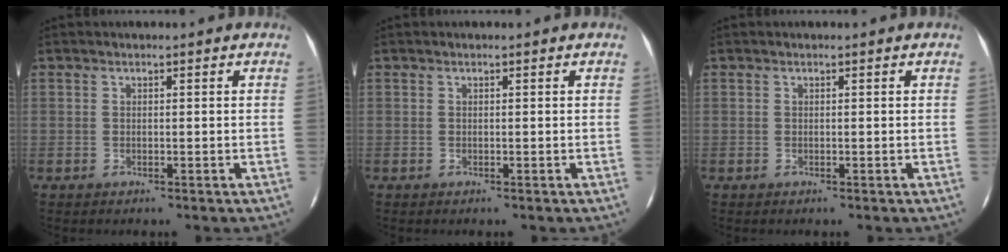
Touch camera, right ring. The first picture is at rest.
{"total": 0.0}
{"total": 0.0}